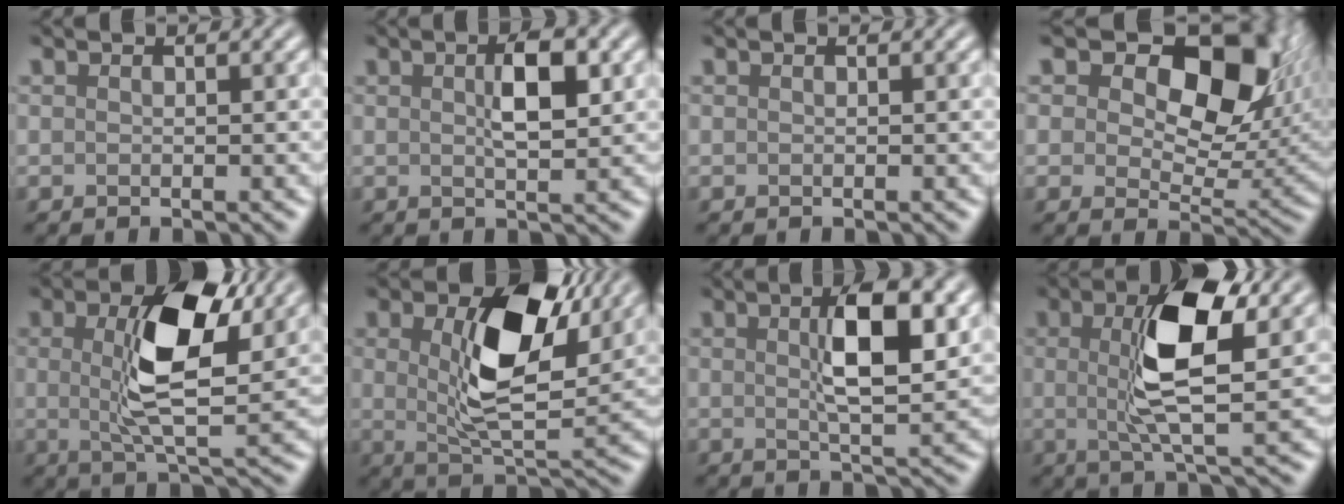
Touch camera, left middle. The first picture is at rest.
{"total": 3.8, "force": [0.9, 1.3, 3.5], "torque": [-0.062, 0.004, 0.014]}
{"total": 0.0}
{"total": 12.8, "force": [4.8, 7.5, 9.2], "torque": [-0.130, -0.006, 0.078]}
{"total": 8.6, "force": [2.2, 3.5, 7.5], "torque": [-0.133, 0.000, 0.035]}
{"total": 9.5, "force": [2.9, 4.7, 7.8], "torque": [-0.140, -0.004, 0.049]}
{"total": 6.7, "force": [1.6, 2.0, 6.2], "torque": [-0.098, 0.007, 0.024]}
{"total": 8.2, "force": [1.7, 2.7, 7.5], "torque": [-0.135, 0.004, 0.026]}